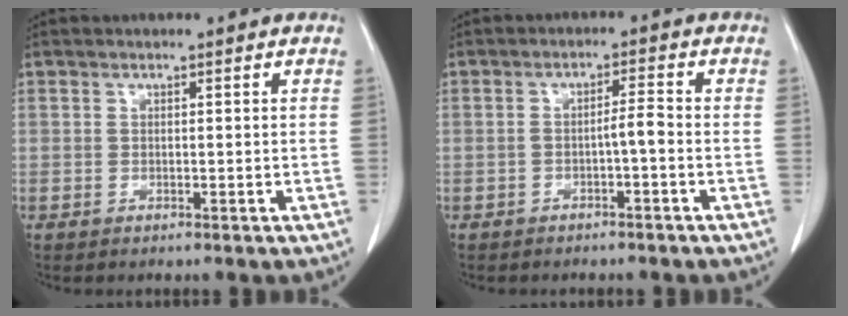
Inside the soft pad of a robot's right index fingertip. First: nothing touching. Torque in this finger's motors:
{"motor_torque": [0.42, -0.37, 0.24, 0.05]}